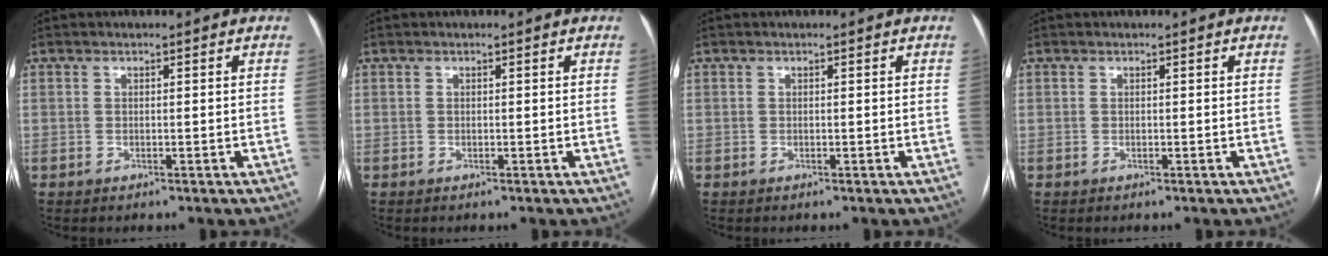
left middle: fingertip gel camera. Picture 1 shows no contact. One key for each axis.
{"total": 0.0}
{"total": 0.0}
{"total": 0.0}